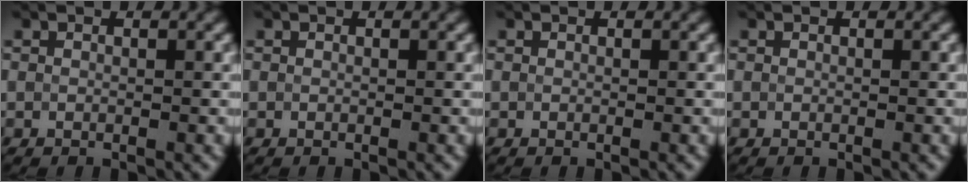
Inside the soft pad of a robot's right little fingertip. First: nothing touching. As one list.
[{"total": 0.0}, {"total": 0.0}, {"total": 0.0}]